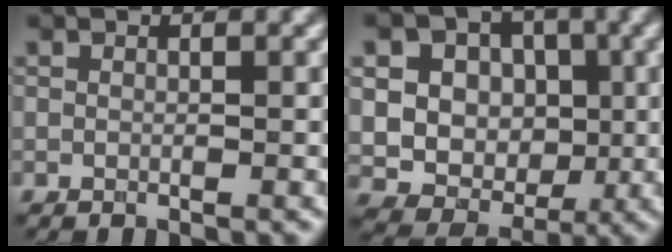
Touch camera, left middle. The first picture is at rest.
{"total": 13.7, "force": [2.3, 12.3, 5.5], "torque": [-0.127, 0.037, 0.035]}